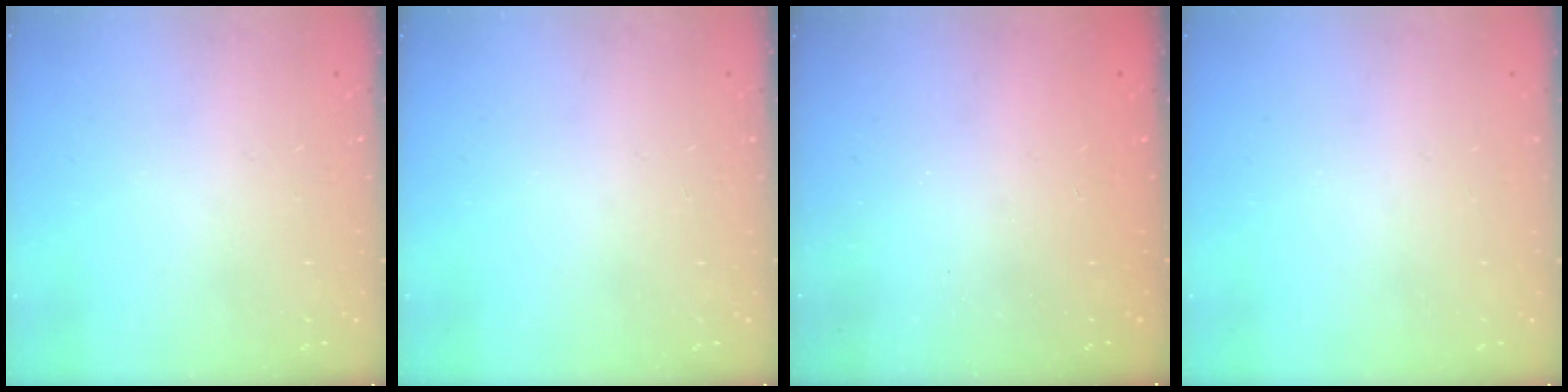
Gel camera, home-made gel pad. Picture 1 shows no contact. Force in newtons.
{"total": 0.0}
{"total": 2.3, "press": 2.1, "slide": 0.8}
{"total": 0.0}